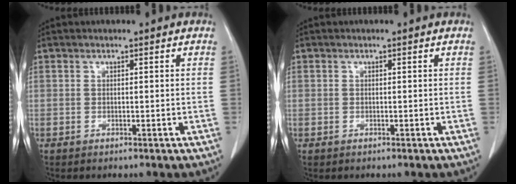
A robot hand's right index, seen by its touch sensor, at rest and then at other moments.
{"total": 0.5, "force": [0.0, 0.5, -0.1], "torque": [0.008, 0.008, -0.001]}